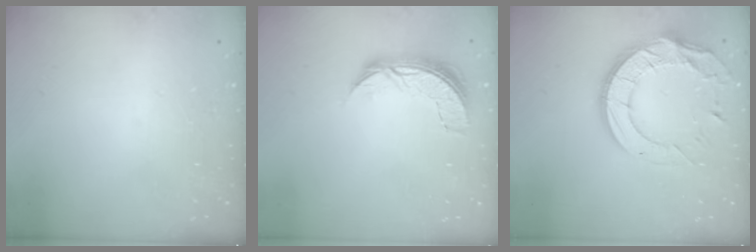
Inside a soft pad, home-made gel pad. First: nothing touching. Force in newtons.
{"total": 7.4, "press": 7.3, "slide": 0.5}
{"total": 18.1, "press": 18.1, "slide": 1.3}